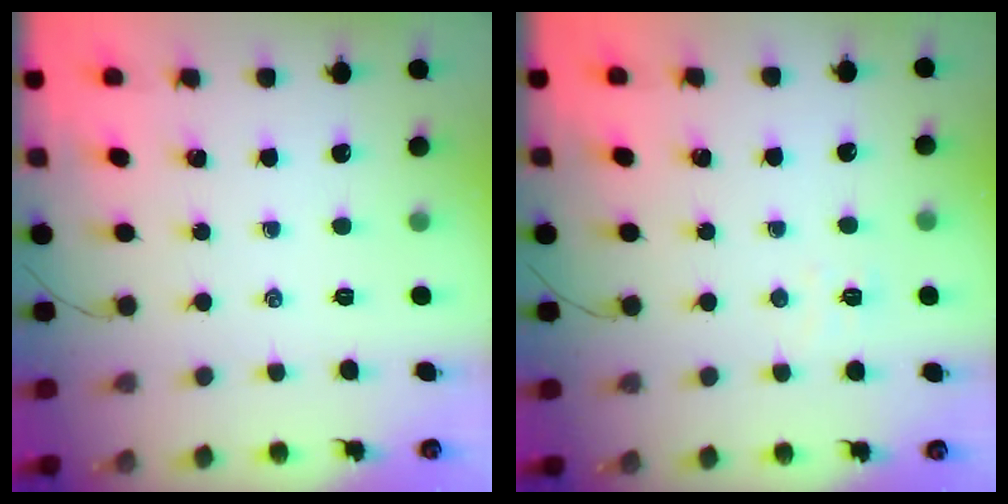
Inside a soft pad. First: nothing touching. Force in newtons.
{"total": 3.0, "press": 2.9, "slide": 0.9}